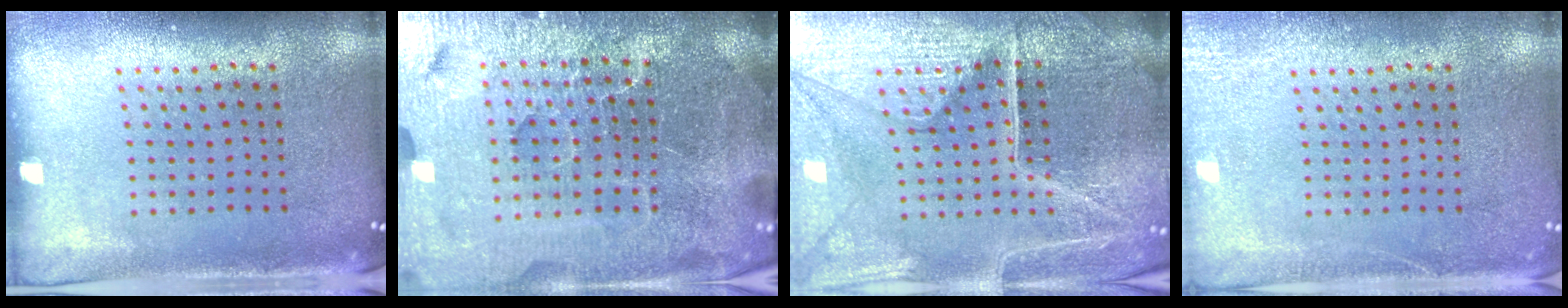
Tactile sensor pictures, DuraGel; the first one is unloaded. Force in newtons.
{"total": 7.0, "press": 6.1, "slide": 3.4}
{"total": 5.4, "press": 5.1, "slide": 1.7}
{"total": 2.5, "press": 2.4, "slide": 0.3}